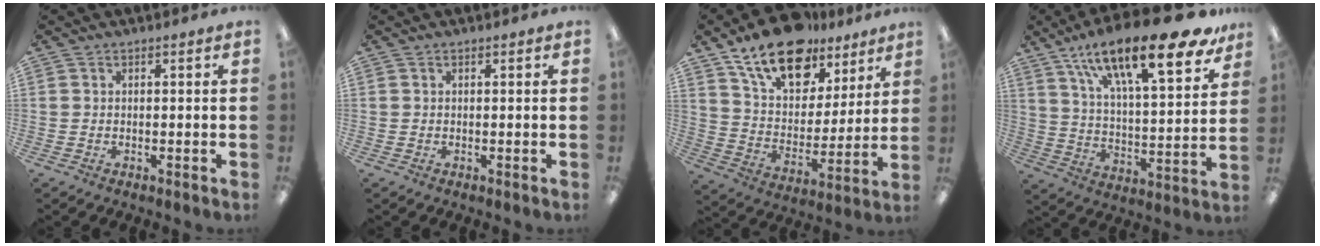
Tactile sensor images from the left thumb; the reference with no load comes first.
{"total": 0.0}
{"total": 18.6, "force": [12.8, 10.0, 9.1], "torque": [-0.157, -0.073, 0.227]}
{"total": 23.6, "force": [16.2, 6.8, 15.7], "torque": [-0.239, -0.100, 0.261]}